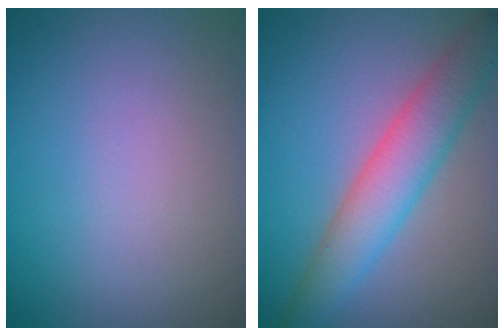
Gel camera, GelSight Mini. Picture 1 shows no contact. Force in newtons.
{"total": 5.4, "press": 5.4, "slide": 0.1}